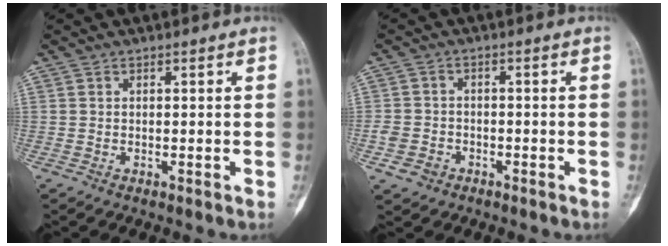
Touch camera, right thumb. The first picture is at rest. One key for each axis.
{"total": 4.2, "fx": -2.0, "fy": 3.4, "fz": 1.6, "tx": -0.023, "ty": 0.019, "tz": -0.030}